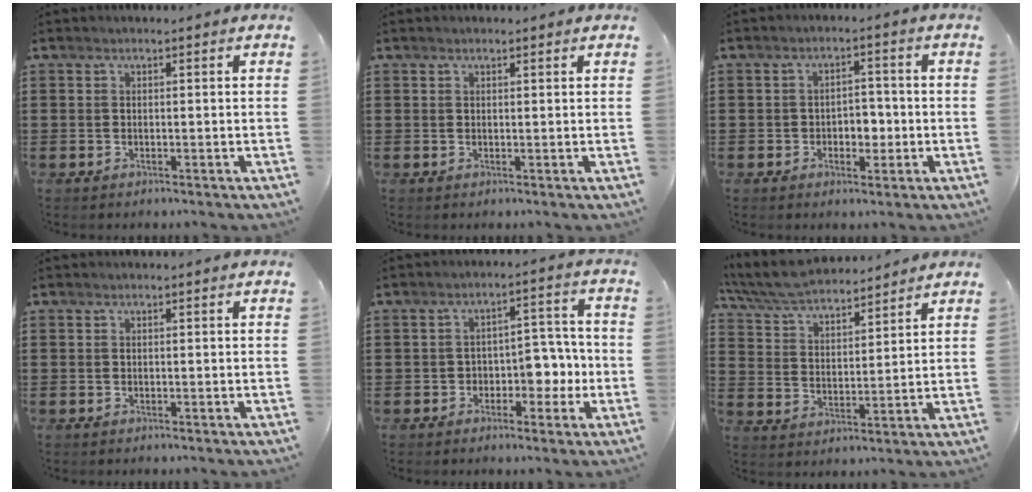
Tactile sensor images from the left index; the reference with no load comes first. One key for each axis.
{"total": 0.7, "fx": 0.5, "fy": 0.1, "fz": 0.4, "tx": -0.009, "ty": 0.001, "tz": 0.009}
{"total": 3.4, "fx": -1.0, "fy": 2.3, "fz": 2.3, "tx": -0.041, "ty": 0.003, "tz": -0.025}
{"total": 0.0}
{"total": 5.1, "fx": -1.7, "fy": 3.7, "fz": 3.1, "tx": -0.056, "ty": 0.009, "tz": -0.038}
{"total": 7.1, "fx": 6.5, "fy": 1.0, "fz": 2.6, "tx": -0.075, "ty": -0.027, "tz": 0.117}